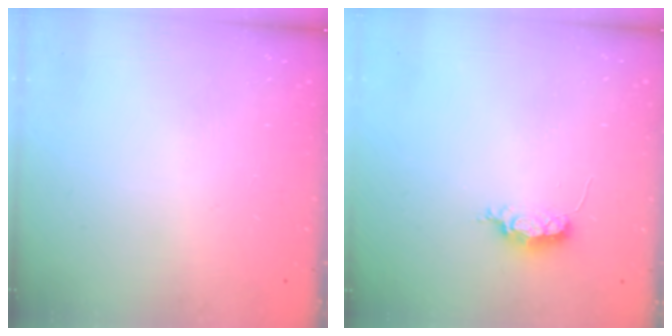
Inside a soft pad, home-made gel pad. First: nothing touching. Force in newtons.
{"total": 4.3, "press": 4.2, "slide": 0.5}